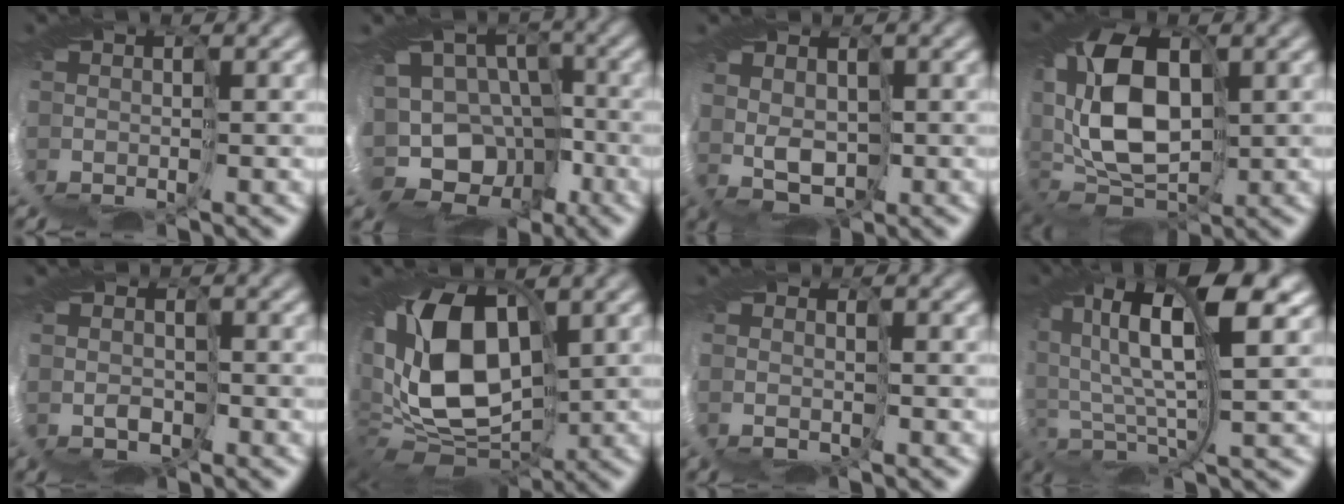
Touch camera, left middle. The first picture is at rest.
{"total": 11.7, "force": [-5.7, 9.0, 4.8], "torque": [-0.083, -0.017, -0.083]}
{"total": 2.1, "force": [1.8, 0.9, 0.7], "torque": [-0.024, 0.006, 0.027]}
{"total": 10.3, "force": [3.0, 5.9, 8.0], "torque": [-0.163, 0.001, 0.045]}
{"total": 1.9, "force": [1.7, 0.2, -0.9], "torque": [0.007, -0.003, 0.026]}
{"total": 12.6, "force": [2.1, 7.5, 9.9], "torque": [-0.188, -0.016, 0.036]}
{"total": 2.0, "force": [1.9, -0.1, -0.6], "torque": [0.014, 0.000, 0.035]}
{"total": 11.6, "force": [6.6, 2.7, 9.2], "torque": [-0.198, 0.013, 0.113]}